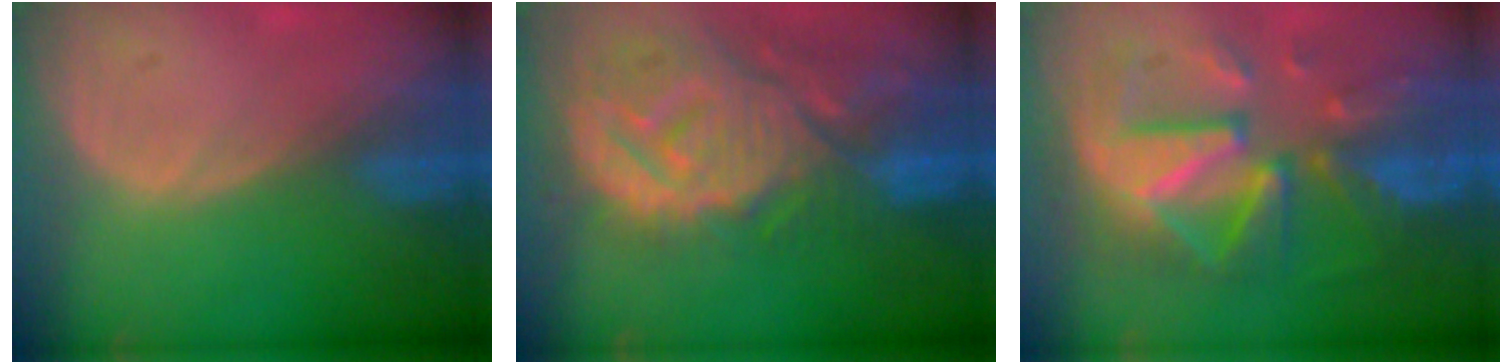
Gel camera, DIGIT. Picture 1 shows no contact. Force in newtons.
{"total": 14.0, "press": 12.1, "slide": 6.9}
{"total": 12.2, "press": 12.1, "slide": 1.1}